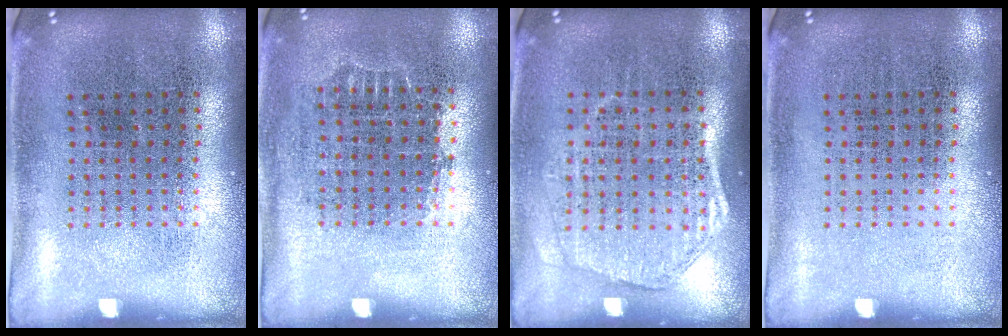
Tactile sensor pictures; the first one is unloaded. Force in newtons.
{"total": 0.7, "press": 0.7, "slide": 0.2}
{"total": 1.5, "press": 1.4, "slide": 0.6}
{"total": 0.0}